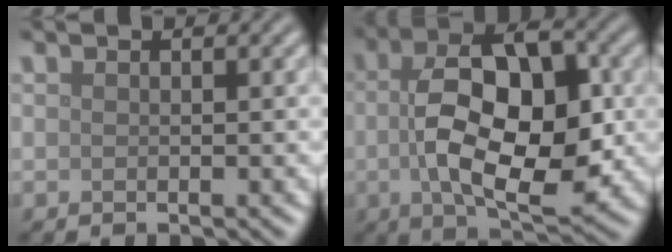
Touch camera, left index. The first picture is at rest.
{"total": 11.5, "force": [-0.3, 5.6, 10.1], "torque": [-0.157, 0.001, -0.006]}